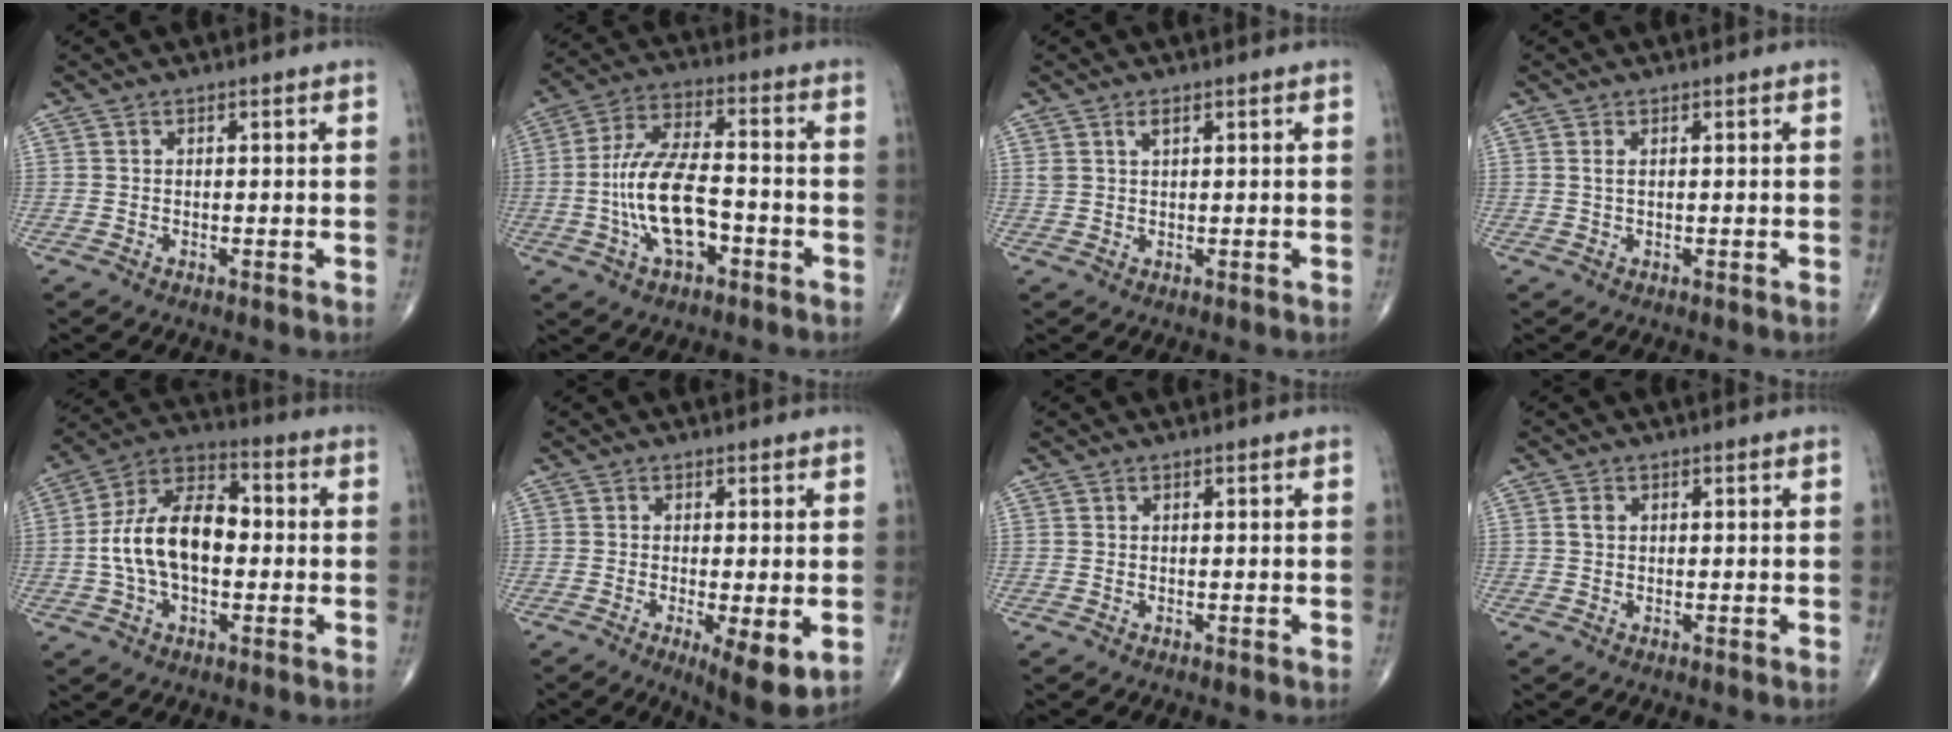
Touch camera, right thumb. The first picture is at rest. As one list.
[{"total": 13.9, "force": [-3.4, 6.4, 11.8], "torque": [-0.231, 0.033, -0.063]}, {"total": 1.8, "force": [1.1, 0.7, 1.3], "torque": [-0.028, 0.002, 0.025]}, {"total": 0.9, "force": [0.3, 0.3, 0.8], "torque": [-0.022, 0.004, 0.006]}, {"total": 15.5, "force": [-0.6, 9.0, 12.6], "torque": [-0.219, 0.037, -0.020]}, {"total": 7.2, "force": [-1.7, 1.9, 6.8], "torque": [-0.105, -0.022, -0.025]}, {"total": 0.0}, {"total": 1.3, "force": [0.2, 1.0, 0.9], "torque": [-0.017, 0.004, 0.004]}]